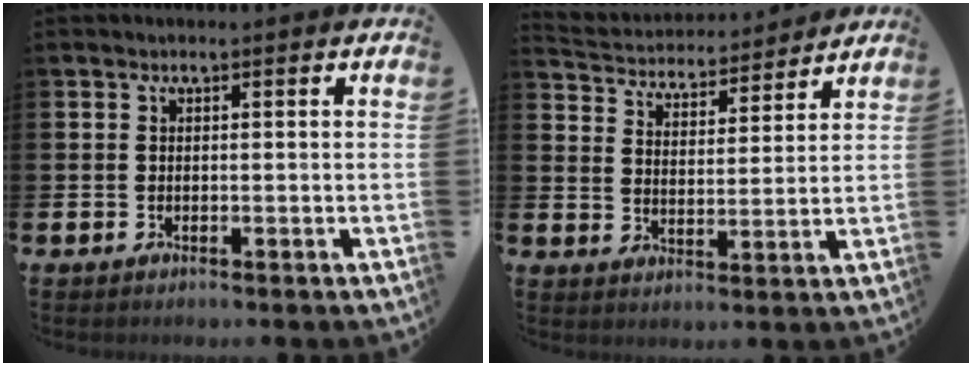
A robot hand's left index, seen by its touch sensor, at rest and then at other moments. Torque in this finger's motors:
{"motor_torque": [0.91, -1.24, 0.10, 0.00]}